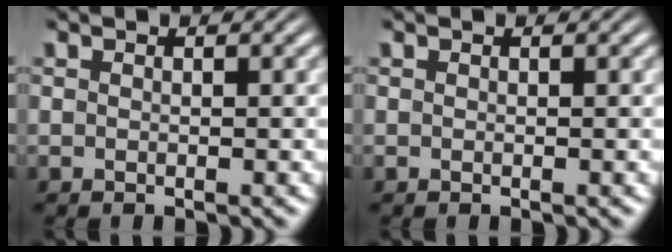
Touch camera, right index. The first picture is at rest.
{"total": 0.0}